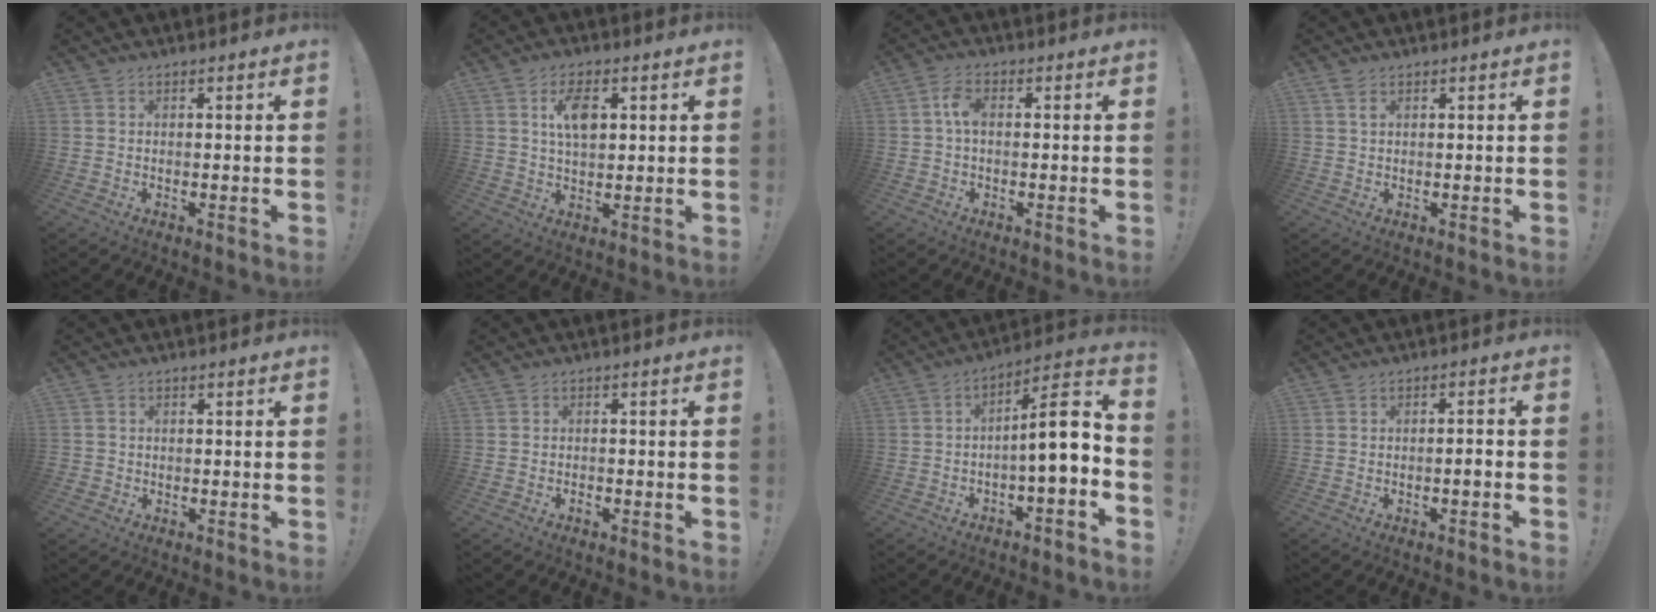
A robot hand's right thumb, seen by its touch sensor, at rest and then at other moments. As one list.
[{"total": 8.0, "force": [2.4, 4.1, 6.4], "torque": [-0.097, -0.003, 0.038]}, {"total": 4.7, "force": [0.3, 2.6, 3.9], "torque": [-0.075, 0.009, 0.004]}, {"total": 1.7, "force": [0.9, 0.7, 1.2], "torque": [-0.021, 0.000, 0.016]}, {"total": 1.3, "force": [-0.4, 1.2, 0.3], "torque": [-0.009, 0.004, -0.008]}, {"total": 1.0, "force": [-0.9, 0.2, 0.3], "torque": [-0.002, 0.001, -0.017]}, {"total": 11.9, "force": [0.2, 2.0, 11.7], "torque": [-0.177, -0.004, -0.003]}, {"total": 2.6, "force": [-1.2, -0.3, 2.3], "torque": [-0.039, -0.001, -0.021]}]